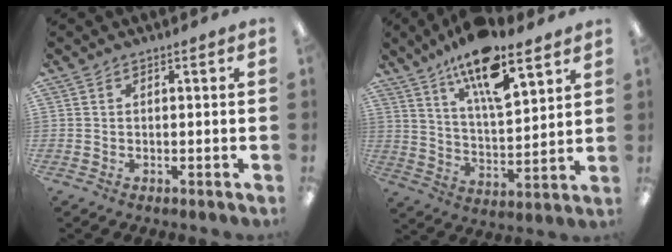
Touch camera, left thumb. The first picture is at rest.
{"total": 16.4, "force": [11.5, 5.4, 10.5], "torque": [-0.181, -0.055, 0.193]}